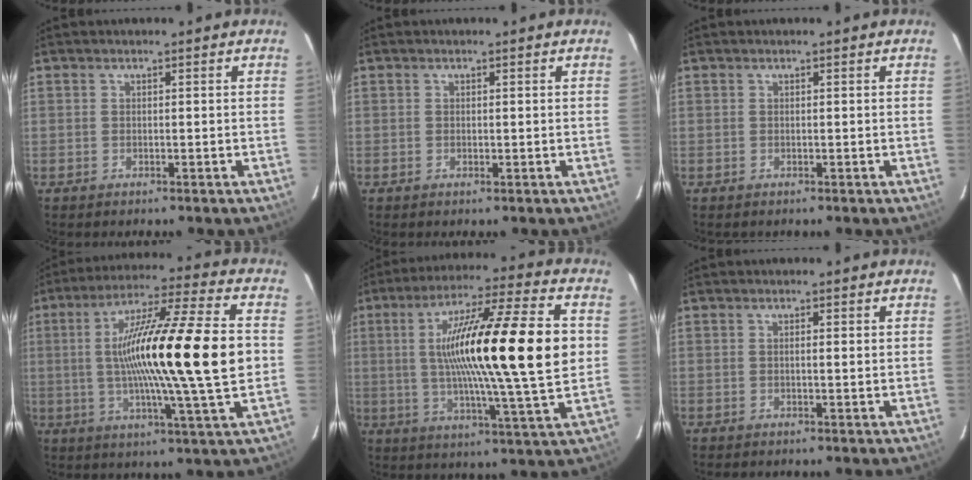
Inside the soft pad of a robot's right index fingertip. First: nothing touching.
{"total": 0.5, "force": [-0.1, 0.1, 0.5], "torque": [-0.009, -0.002, 0.001]}
{"total": 0.0}
{"total": 22.0, "force": [0.3, 0.0, 22.0], "torque": [-0.376, 0.003, -0.008]}
{"total": 23.2, "force": [2.4, 0.6, 23.1], "torque": [-0.383, 0.006, 0.023]}
{"total": 1.2, "force": [0.4, 0.2, 1.1], "torque": [-0.023, 0.004, 0.005]}